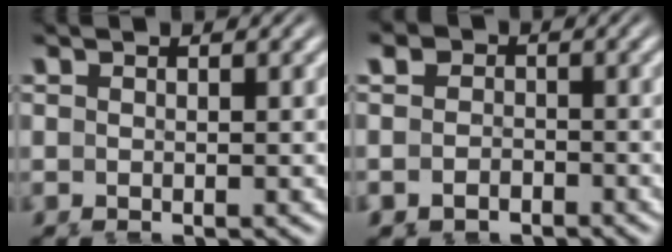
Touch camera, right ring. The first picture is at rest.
{"total": 4.1, "force": [-1.8, 3.5, 0.9], "torque": [-0.033, -0.021, -0.033]}